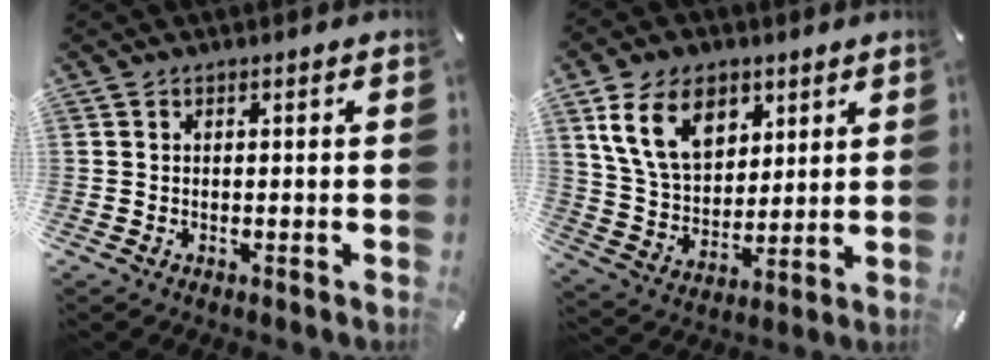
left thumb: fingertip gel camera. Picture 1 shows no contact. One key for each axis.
{"total": 13.9, "fx": 6.7, "fy": 9.6, "fz": 7.6, "tx": -0.164, "ty": -0.007, "tz": 0.126}